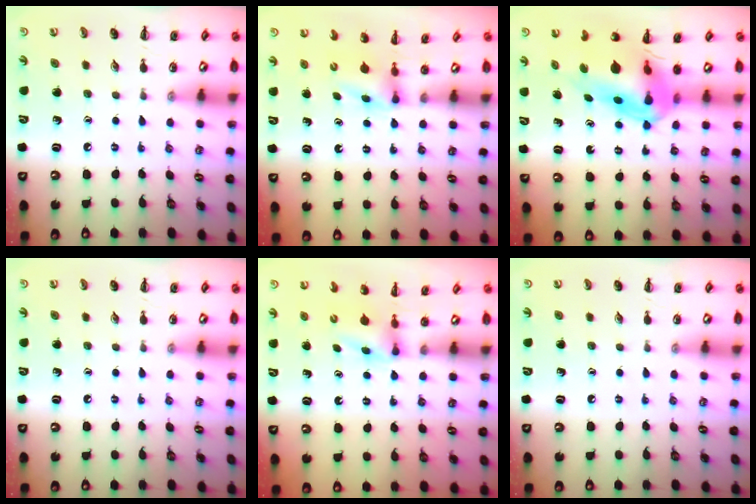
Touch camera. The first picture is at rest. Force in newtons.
{"total": 3.7, "press": 3.5, "slide": 1.3}
{"total": 10.8, "press": 10.2, "slide": 3.4}
{"total": 0.0}
{"total": 3.7, "press": 3.5, "slide": 1.3}
{"total": 0.0}